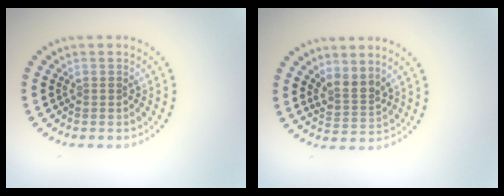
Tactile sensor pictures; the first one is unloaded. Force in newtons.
{"total": 2.4, "press": 1.8, "slide": 1.6}